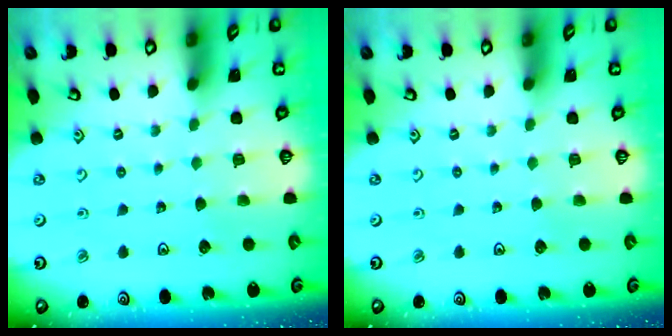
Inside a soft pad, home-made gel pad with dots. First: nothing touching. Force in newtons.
{"total": 0.0}